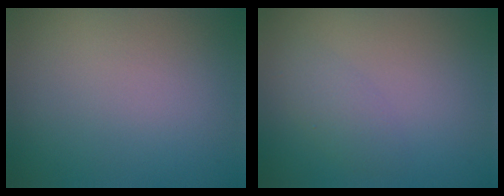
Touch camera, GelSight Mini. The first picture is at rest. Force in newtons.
{"total": 1.9, "press": 1.9, "slide": 0.0}